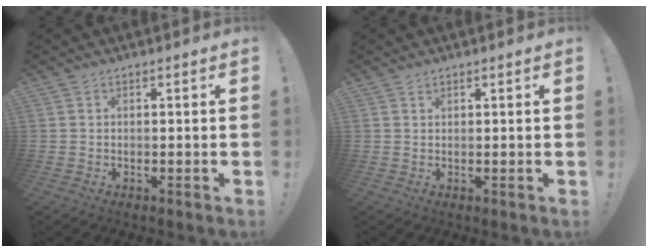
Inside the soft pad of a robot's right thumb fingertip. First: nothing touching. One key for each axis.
{"total": 0.8, "fx": 0.7, "fy": 0.4, "fz": 0.2, "tx": -0.002, "ty": -0.001, "tz": 0.013}